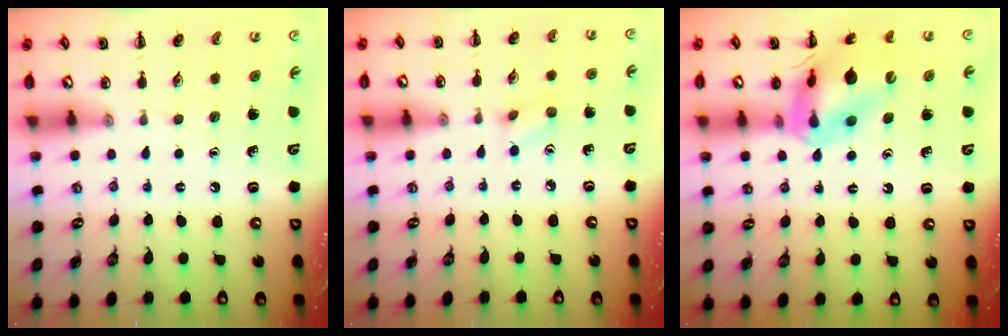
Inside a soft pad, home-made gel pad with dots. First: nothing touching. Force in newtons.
{"total": 3.2, "press": 3.1, "slide": 1.0}
{"total": 15.7, "press": 15.5, "slide": 2.5}